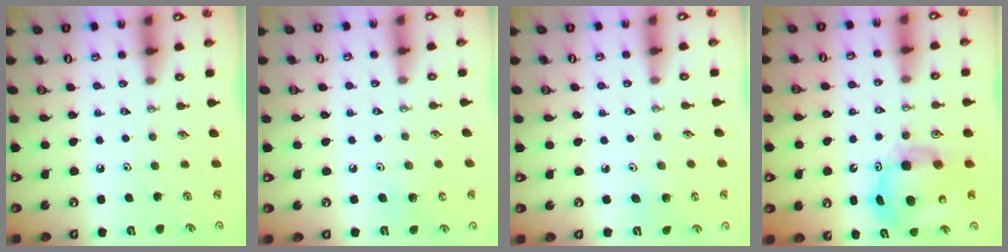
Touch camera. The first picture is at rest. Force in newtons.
{"total": 5.7, "press": 5.6, "slide": 1.1}
{"total": 2.3, "press": 2.3, "slide": 0.2}
{"total": 9.9, "press": 9.8, "slide": 1.3}